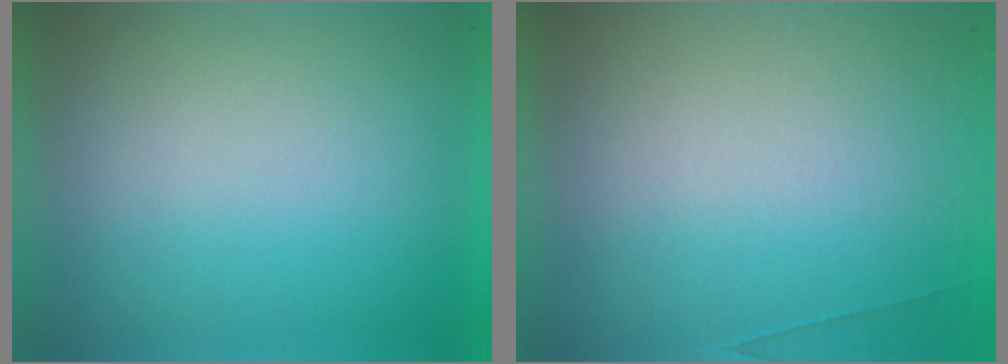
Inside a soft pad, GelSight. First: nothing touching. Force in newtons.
{"total": 6.9}